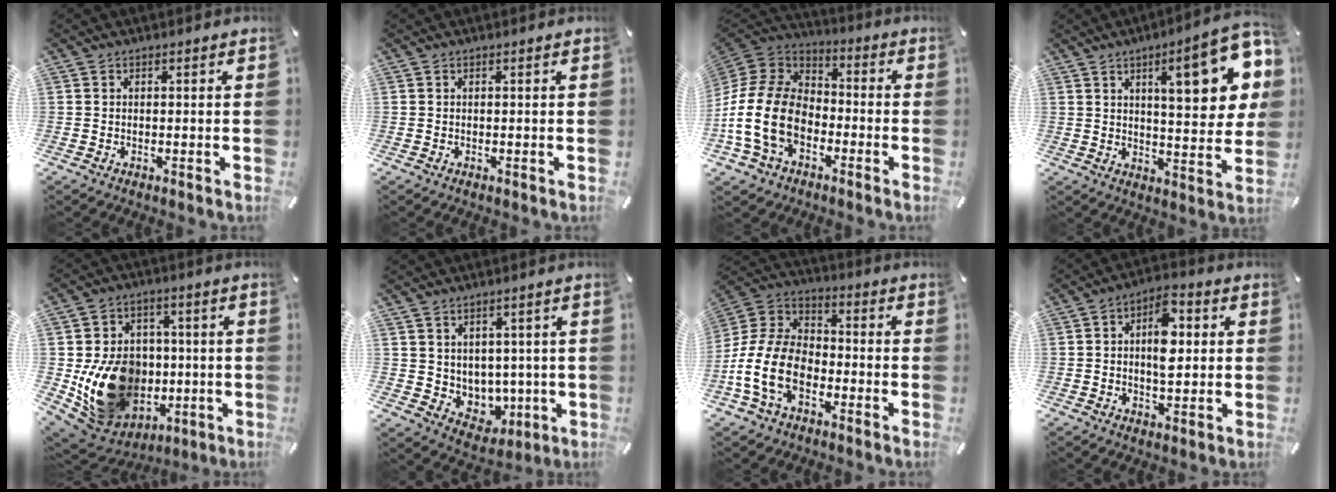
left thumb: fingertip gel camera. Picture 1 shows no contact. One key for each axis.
{"total": 0.0}
{"total": 17.2, "fx": -5.7, "fy": 12.4, "fz": 10.4, "tx": -0.238, "ty": 0.029, "tz": -0.105}
{"total": 20.0, "fx": 8.0, "fy": 6.2, "fz": 17.2, "tx": -0.240, "ty": -0.035, "tz": 0.114}
{"total": 18.3, "fx": -2.3, "fy": 15.3, "fz": 9.8, "tx": -0.170, "ty": 0.005, "tz": -0.021}
{"total": 7.0, "fx": 4.3, "fy": 5.5, "fz": -0.3, "tx": -0.005, "ty": -0.045, "tz": 0.090}
{"total": 14.6, "fx": -6.1, "fy": 9.7, "fz": 9.1, "tx": -0.210, "ty": 0.026, "tz": -0.117}
{"total": 9.6, "fx": 1.1, "fy": 5.6, "fz": 7.8, "tx": -0.112, "ty": 0.000, "tz": 0.012}